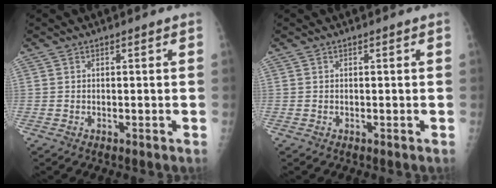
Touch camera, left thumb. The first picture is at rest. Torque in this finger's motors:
{"motor_torque": [-0.08, 0.08, -0.04, 0.03, 0.00]}